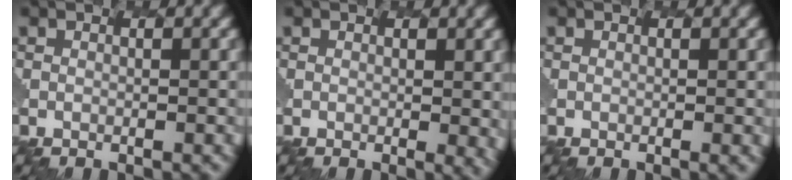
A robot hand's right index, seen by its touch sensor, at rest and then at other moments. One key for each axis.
{"total": 1.8, "fx": 0.0, "fy": 0.5, "fz": 1.7, "tx": -0.037, "ty": -0.017, "tz": 0.004}
{"total": 1.0, "fx": -0.2, "fy": 0.3, "fz": 0.9, "tx": -0.014, "ty": 0.002, "tz": 0.000}